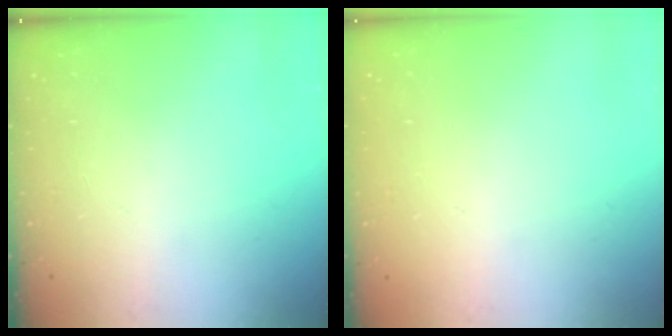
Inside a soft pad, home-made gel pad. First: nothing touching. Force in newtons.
{"total": 0.0}